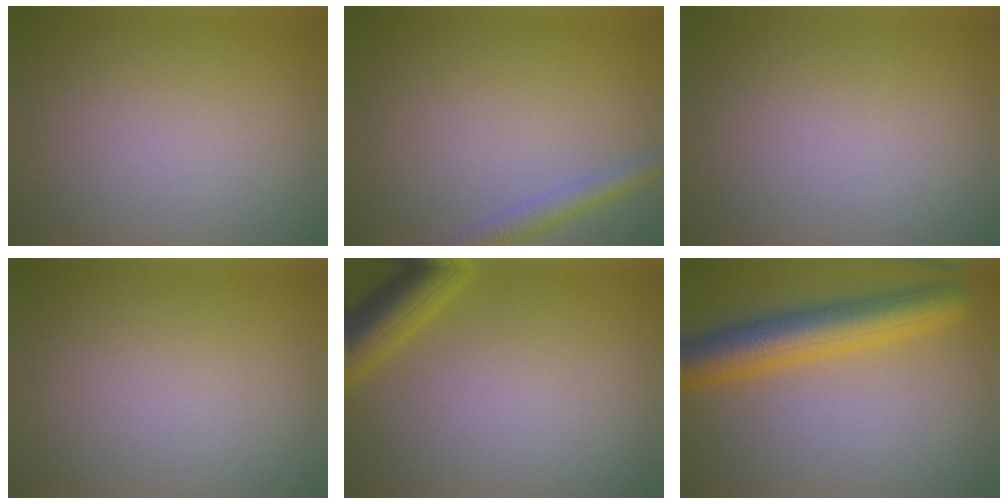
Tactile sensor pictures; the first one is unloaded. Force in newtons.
{"total": 2.4, "press": 2.4, "slide": 0.1}
{"total": 0.0}
{"total": 0.0}
{"total": 4.7, "press": 4.7, "slide": 0.3}
{"total": 7.5, "press": 7.5, "slide": 0.3}